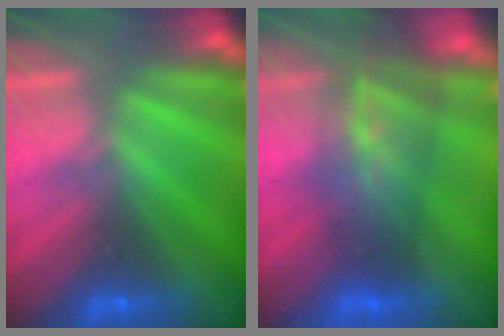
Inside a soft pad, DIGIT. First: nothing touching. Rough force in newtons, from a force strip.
{"total": 10.1}